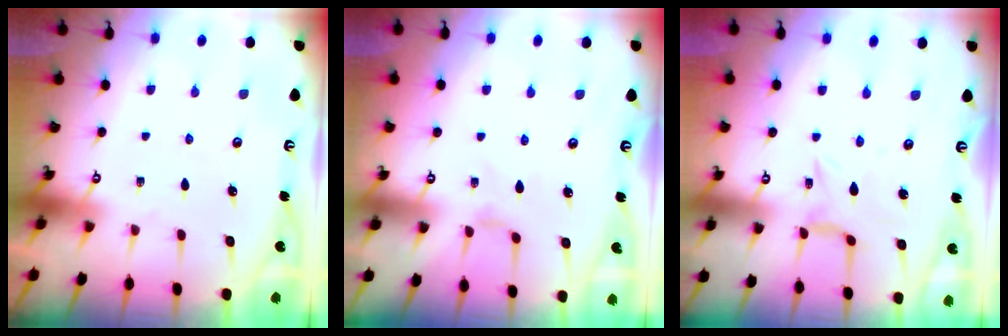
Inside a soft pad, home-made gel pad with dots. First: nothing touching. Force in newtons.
{"total": 1.0, "press": 0.9, "slide": 0.4}
{"total": 1.0, "press": 0.9, "slide": 0.4}